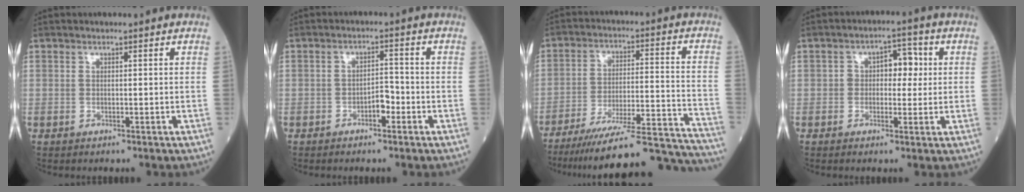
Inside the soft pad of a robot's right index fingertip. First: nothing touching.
{"total": 2.7, "force": [-1.5, 1.1, 2.0], "torque": [-0.023, 0.007, -0.028]}
{"total": 26.3, "force": [-24.5, 0.2, 9.4], "torque": [-0.084, -0.009, -0.343]}
{"total": 5.2, "force": [0.7, 3.0, 4.2], "torque": [-0.056, 0.022, 0.009]}